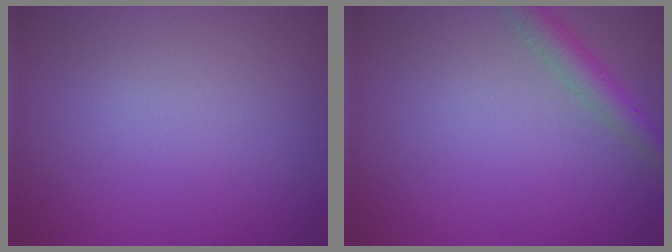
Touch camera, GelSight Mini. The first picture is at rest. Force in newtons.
{"total": 2.6, "press": 2.6, "slide": 0.1}